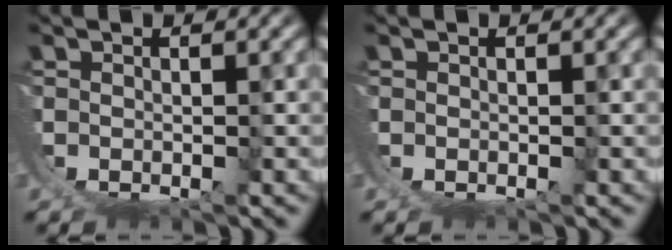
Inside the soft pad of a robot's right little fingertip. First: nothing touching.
{"total": 0.0}